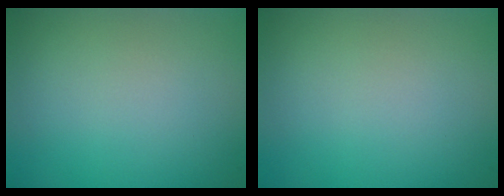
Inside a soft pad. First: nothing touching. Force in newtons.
{"total": 0.0}